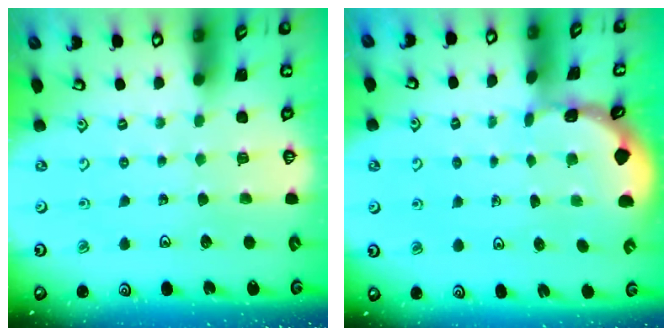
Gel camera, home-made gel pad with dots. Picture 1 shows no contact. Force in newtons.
{"total": 0.6, "press": 0.6, "slide": 0.2}